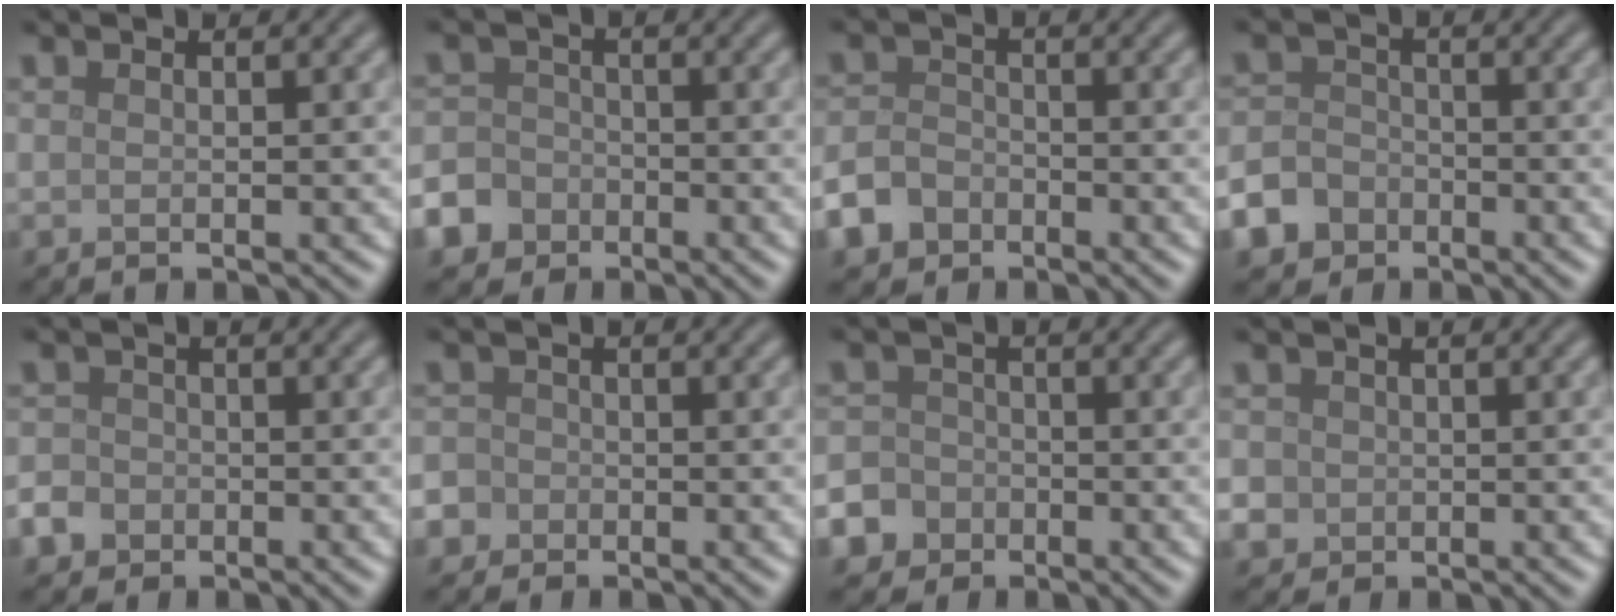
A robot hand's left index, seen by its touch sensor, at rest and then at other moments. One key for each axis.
{"total": 6.1, "fx": -3.7, "fy": 4.7, "fz": 1.2, "tx": -0.020, "ty": -0.015, "tz": -0.079}
{"total": 3.6, "fx": -2.4, "fy": 2.5, "fz": 1.2, "tx": -0.025, "ty": -0.006, "tz": -0.052}
{"total": 5.2, "fx": -3.4, "fy": 3.8, "fz": 1.3, "tx": -0.012, "ty": -0.012, "tz": -0.066}
{"total": 3.0, "fx": -1.5, "fy": 2.4, "fz": 0.8, "tx": -0.008, "ty": -0.005, "tz": -0.032}
{"total": 4.3, "fx": -2.0, "fy": 3.7, "fz": 0.8, "tx": -0.003, "ty": -0.001, "tz": -0.057}
{"total": 6.9, "fx": -3.9, "fy": 5.5, "fz": 1.3, "tx": -0.029, "ty": -0.019, "tz": -0.087}
{"total": 3.7, "fx": -0.6, "fy": 3.4, "fz": 1.2, "tx": -0.026, "ty": 0.003, "tz": -0.019}